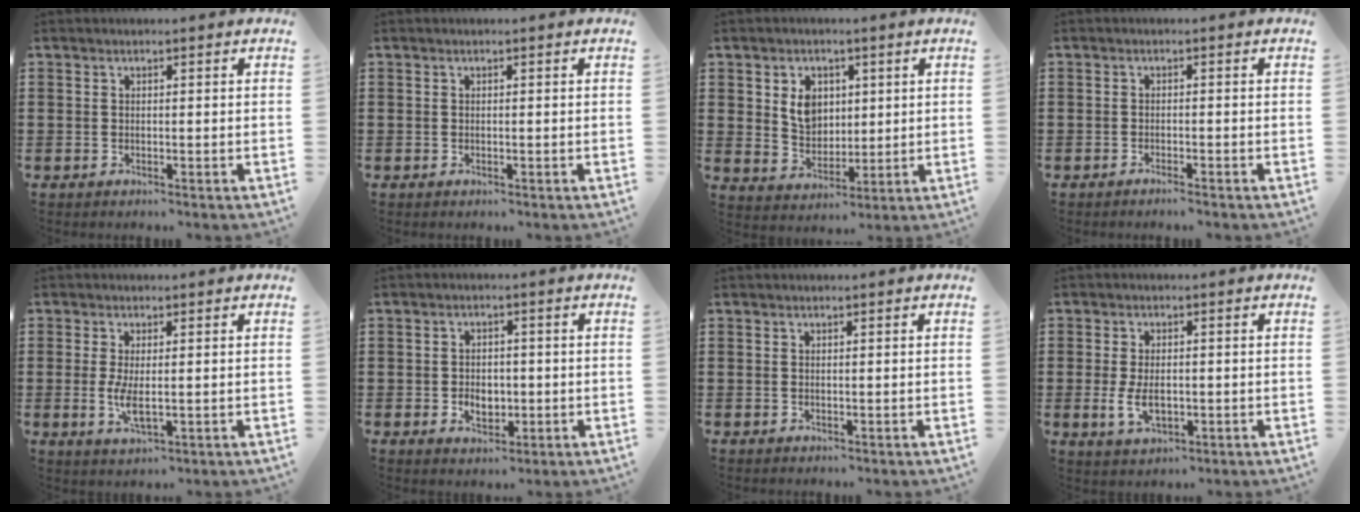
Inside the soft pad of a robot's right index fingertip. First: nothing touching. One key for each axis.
{"total": 0.0}
{"total": 5.9, "fx": 1.8, "fy": 4.6, "fz": 3.2, "tx": -0.071, "ty": 0.013, "tz": 0.029}
{"total": 1.1, "fx": -1.0, "fy": 0.0, "fz": 0.4, "tx": -0.009, "ty": -0.001, "tz": -0.019}
{"total": 4.0, "fx": -0.2, "fy": 1.2, "fz": 3.8, "tx": -0.085, "ty": -0.005, "tz": -0.007}
{"total": 3.4, "fx": -0.7, "fy": 2.4, "fz": 2.2, "tx": -0.039, "ty": 0.001, "tz": -0.016}
{"total": 0.0}
{"total": 4.3, "fx": -0.6, "fy": 2.3, "fz": 3.6, "tx": -0.083, "ty": -0.005, "tz": -0.011}